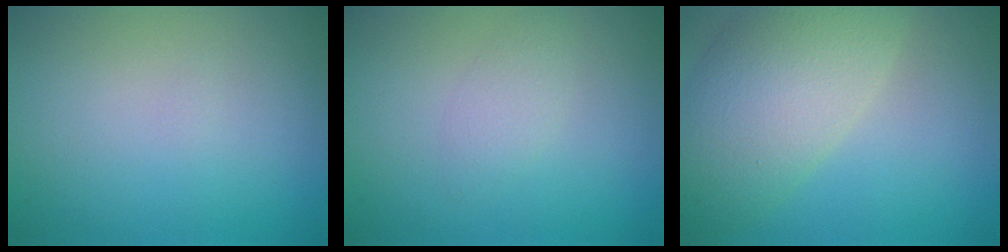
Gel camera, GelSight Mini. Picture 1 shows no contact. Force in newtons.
{"total": 1.5, "press": 1.5, "slide": 0.1}
{"total": 8.6, "press": 8.6, "slide": 0.4}